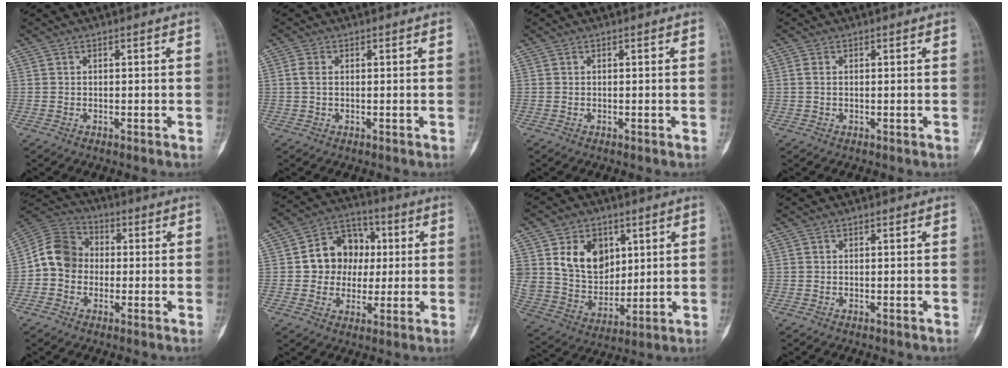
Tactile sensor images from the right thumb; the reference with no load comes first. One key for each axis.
{"total": 2.1, "fx": 0.3, "fy": 1.3, "fz": 1.7, "tx": -0.042, "ty": 0.004, "tz": 0.007}
{"total": 0.0}
{"total": 1.1, "fx": 0.3, "fy": 0.7, "fz": 0.9, "tx": -0.023, "ty": 0.002, "tz": 0.008}
{"total": 9.8, "fx": -0.6, "fy": 8.4, "fz": 4.9, "tx": -0.074, "ty": 0.031, "tz": -0.028}
{"total": 12.0, "fx": 1.1, "fy": 10.1, "fz": 6.3, "tx": -0.047, "ty": 0.018, "tz": 0.012}
{"total": 14.7, "fx": 5.1, "fy": 11.0, "fz": 8.2, "tx": -0.105, "ty": -0.025, "tz": 0.109}
{"total": 0.0}